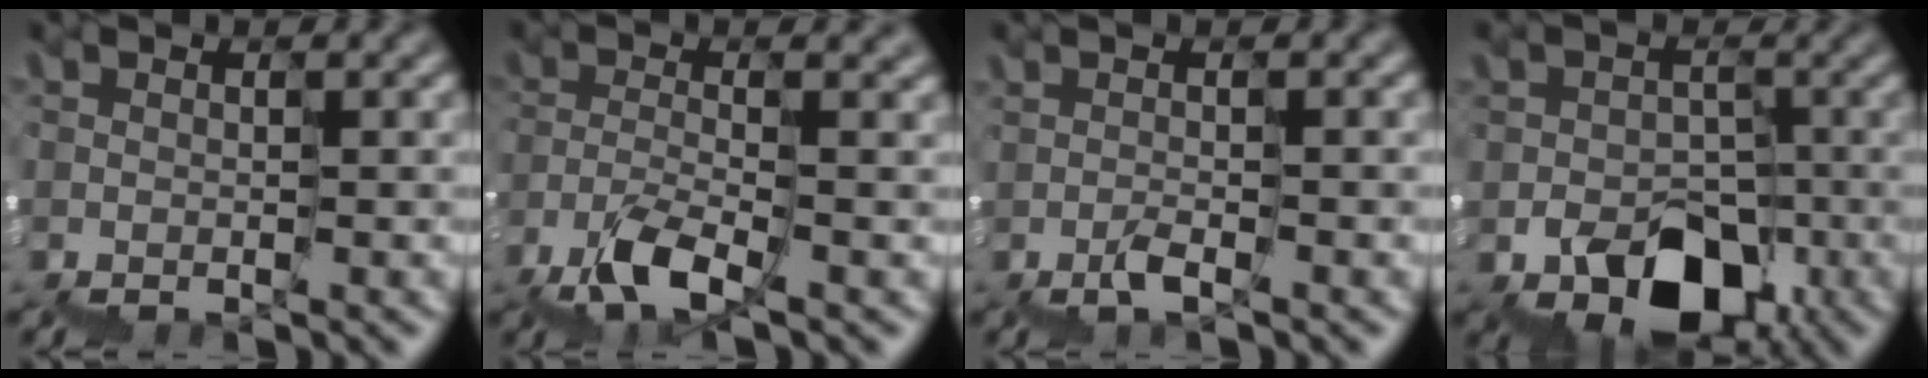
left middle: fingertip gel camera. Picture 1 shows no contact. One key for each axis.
{"total": 3.8, "fx": -2.2, "fy": 0.8, "fz": 3.0, "tx": -0.071, "ty": 0.005, "tz": -0.041}
{"total": 1.3, "fx": 0.3, "fy": -1.3, "fz": 0.0, "tx": -0.009, "ty": 0.004, "tz": 0.008}
{"total": 6.7, "fx": -2.9, "fy": 5.0, "fz": 3.5, "tx": -0.044, "ty": -0.010, "tz": -0.036}